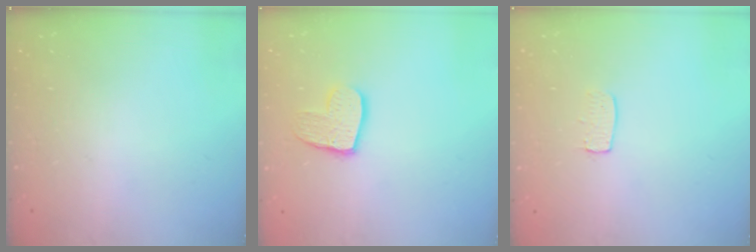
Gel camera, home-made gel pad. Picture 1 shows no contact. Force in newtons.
{"total": 10.8, "press": 10.7, "slide": 0.7}
{"total": 5.1, "press": 5.1, "slide": 0.4}